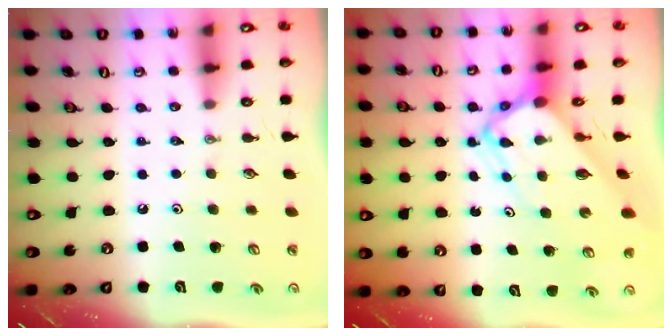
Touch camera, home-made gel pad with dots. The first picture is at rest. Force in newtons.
{"total": 7.5, "press": 7.4, "slide": 0.6}